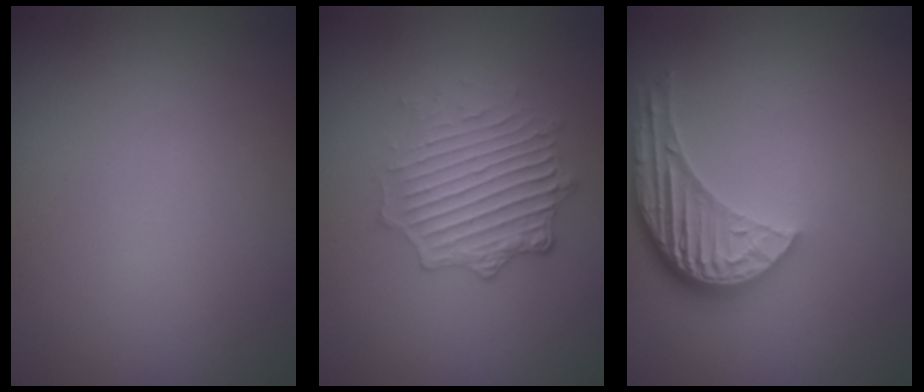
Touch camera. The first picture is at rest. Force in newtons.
{"total": 3.6, "press": 3.3, "slide": 1.6}
{"total": 5.3, "press": 3.9, "slide": 3.5}